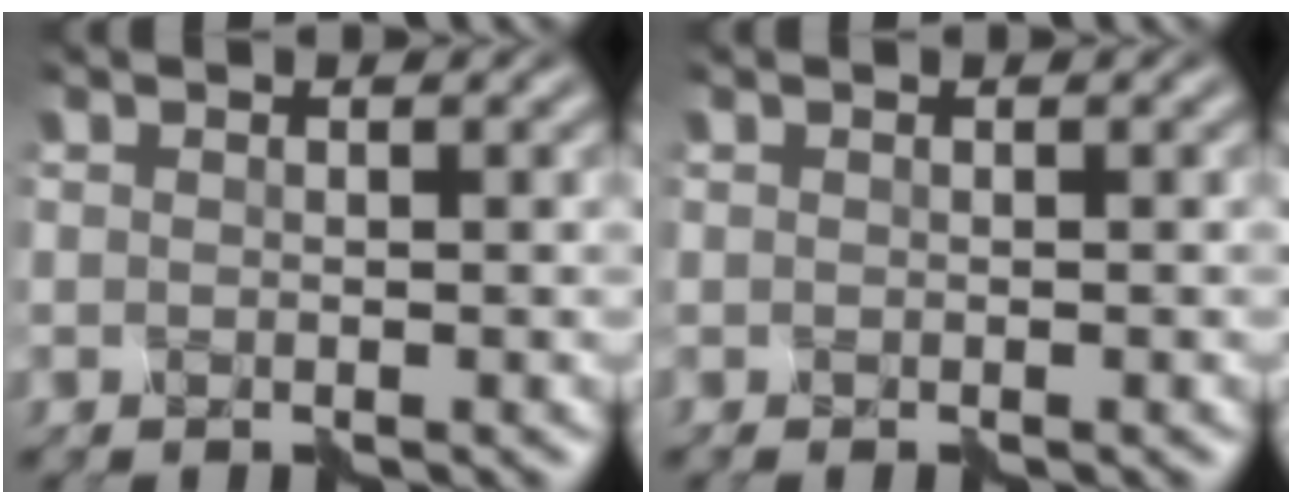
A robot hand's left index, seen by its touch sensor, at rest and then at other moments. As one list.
[{"total": 0.0}]